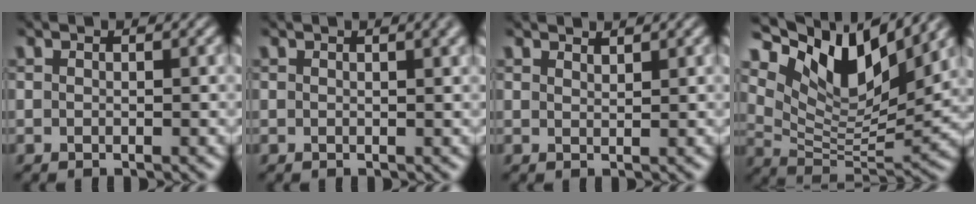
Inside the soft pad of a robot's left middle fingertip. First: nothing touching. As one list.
[{"total": 2.6, "force": [1.3, 0.9, 2.0], "torque": [-0.013, 0.003, 0.011]}, {"total": 1.2, "force": [1.2, 0.0, 0.2], "torque": [-0.002, 0.000, 0.019]}, {"total": 11.8, "force": [7.6, 4.4, 7.9], "torque": [-0.147, 0.005, 0.140]}]